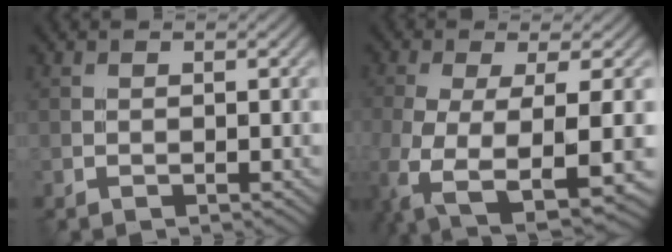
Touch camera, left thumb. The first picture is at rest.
{"total": 11.6, "force": [-4.4, 3.8, 10.0], "torque": [-0.219, -0.043, -0.059]}